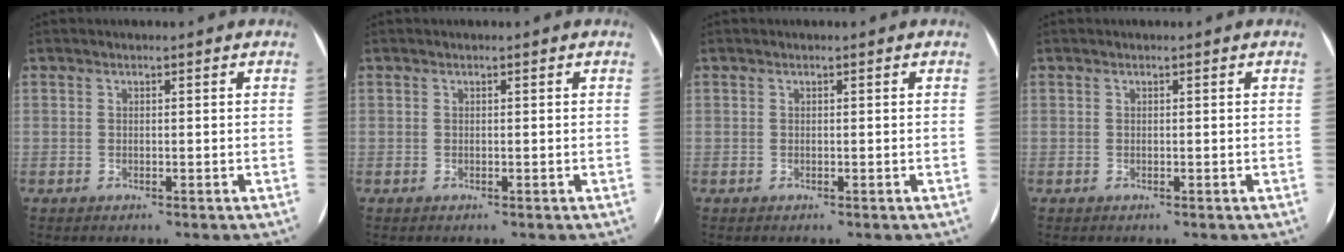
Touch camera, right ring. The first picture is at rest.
{"total": 0.0}
{"total": 0.0}
{"total": 0.0}